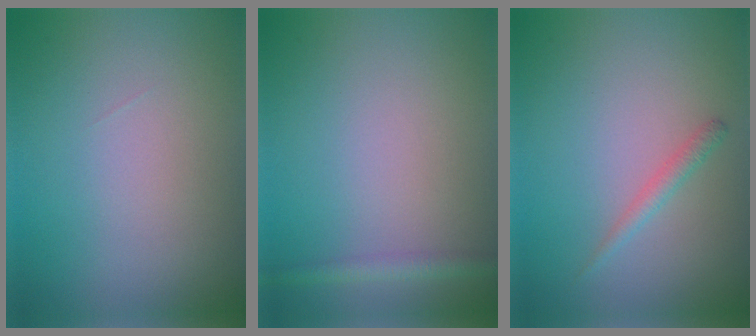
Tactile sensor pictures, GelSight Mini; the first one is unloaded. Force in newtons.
{"total": 1.6, "press": 1.6, "slide": 0.1}
{"total": 1.2, "press": 1.2, "slide": 0.1}